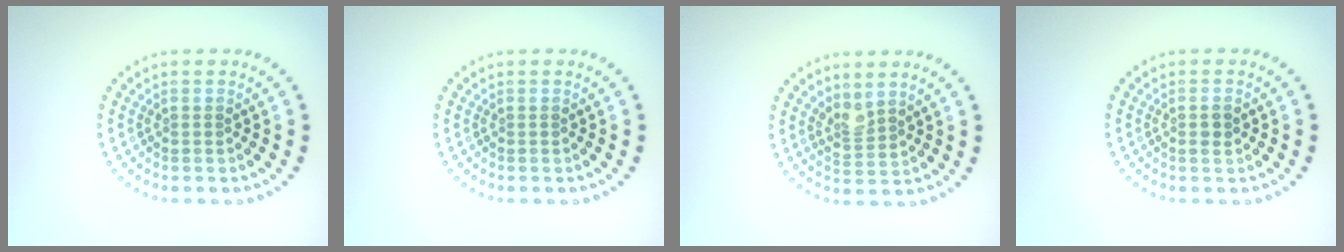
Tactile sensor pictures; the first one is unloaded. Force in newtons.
{"total": 0.0}
{"total": 2.0, "press": 1.5, "slide": 1.3}
{"total": 1.2, "press": 1.1, "slide": 0.3}